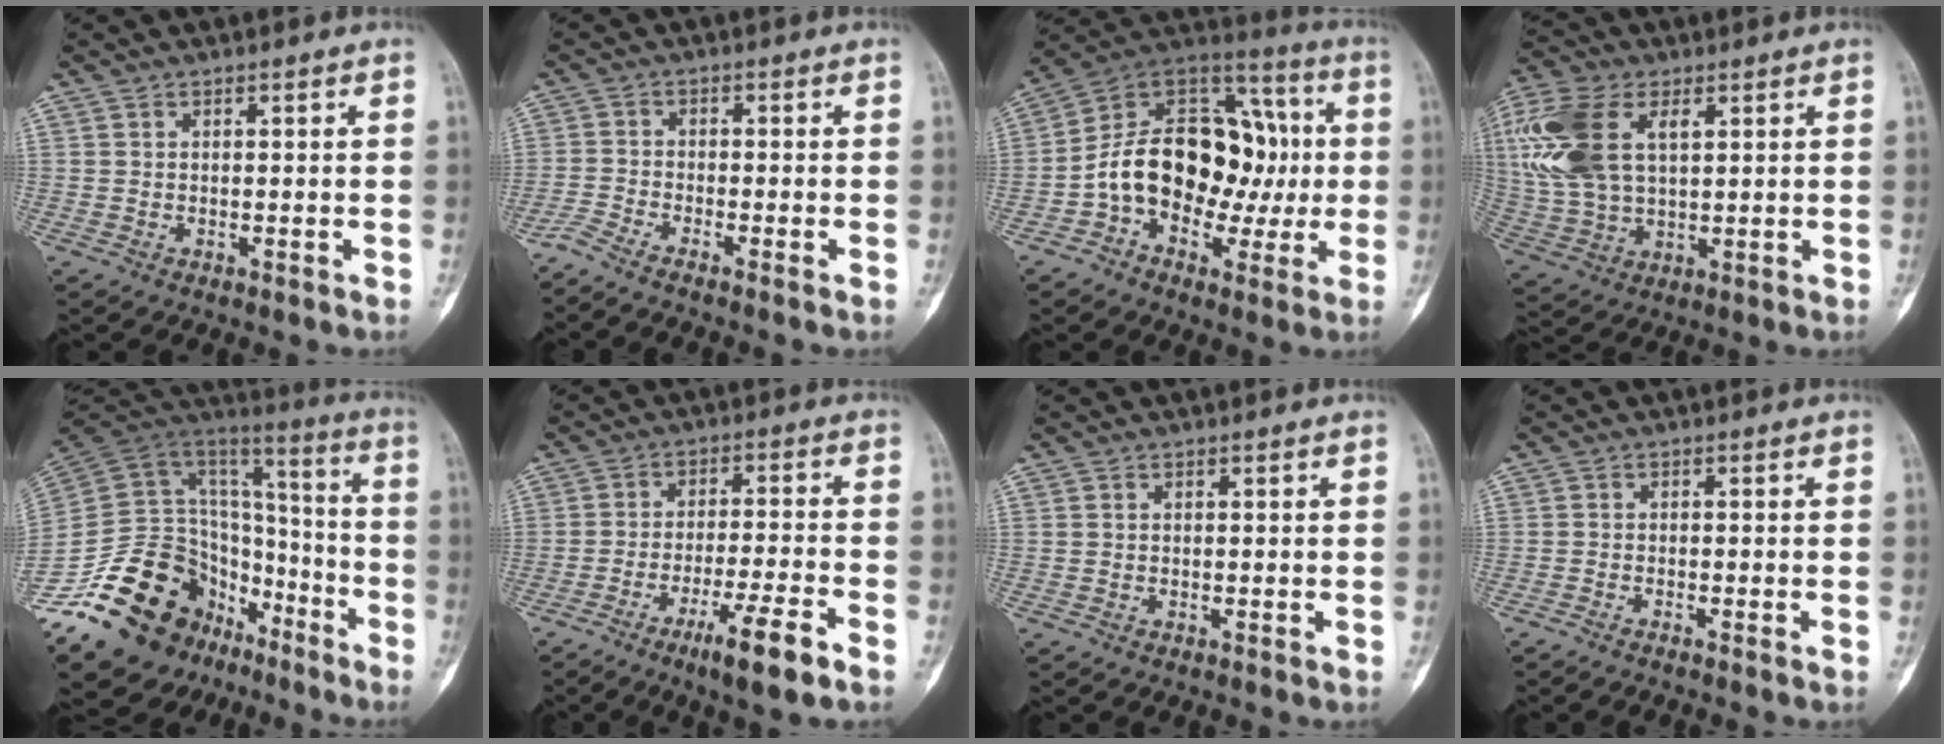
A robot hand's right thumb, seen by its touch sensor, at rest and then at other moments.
{"total": 3.2, "force": [-2.7, -0.5, 1.7], "torque": [-0.056, 0.007, -0.065]}
{"total": 21.4, "force": [-1.7, 14.9, 15.2], "torque": [-0.208, 0.053, -0.028]}
{"total": 17.4, "force": [5.3, 10.1, 13.1], "torque": [-0.286, 0.004, 0.102]}
{"total": 29.9, "force": [-15.9, 20.6, 14.6], "torque": [-0.279, 0.110, -0.255]}
{"total": 9.9, "force": [-5.9, 0.6, 8.0], "torque": [-0.148, 0.018, -0.097]}
{"total": 0.0}
{"total": 1.5, "force": [-1.1, -0.3, 0.9], "torque": [-0.022, 0.005, -0.023]}